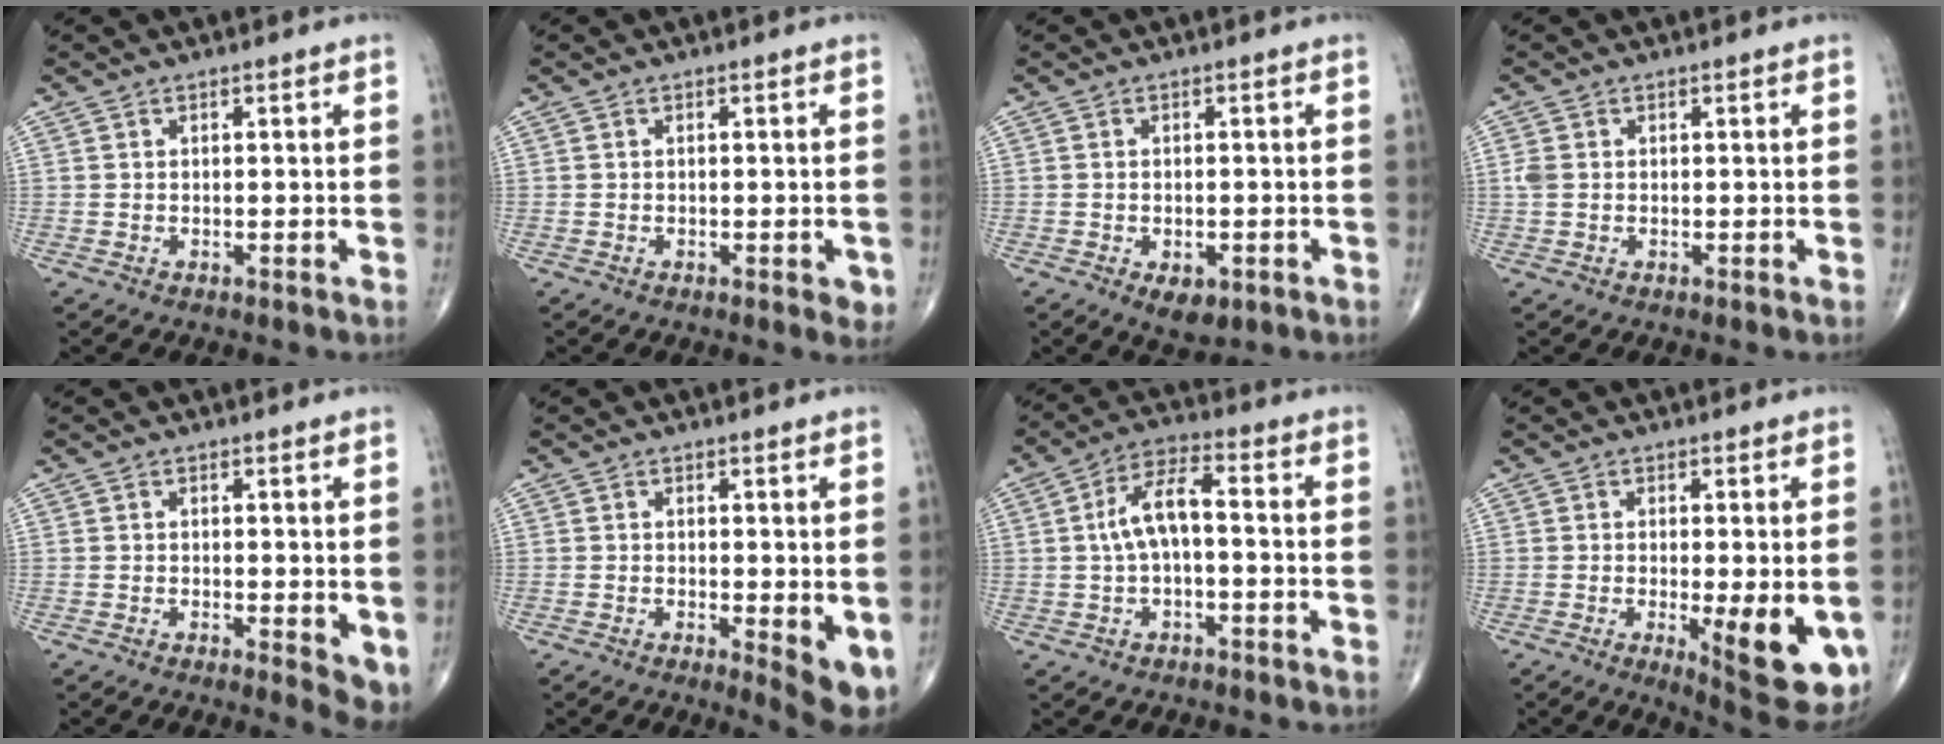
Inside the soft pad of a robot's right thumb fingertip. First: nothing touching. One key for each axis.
{"total": 2.5, "fx": -0.8, "fy": 1.0, "fz": 2.2, "tx": -0.016, "ty": -0.003, "tz": -0.007}
{"total": 4.6, "fx": -1.8, "fy": 2.6, "fz": 3.4, "tx": -0.044, "ty": 0.003, "tz": -0.017}
{"total": 1.7, "fx": 0.1, "fy": 1.3, "fz": 1.1, "tx": -0.036, "ty": 0.003, "tz": 0.001}
{"total": 4.5, "fx": -0.2, "fy": 1.5, "fz": 4.3, "tx": -0.049, "ty": -0.012, "tz": -0.002}
{"total": 5.8, "fx": -0.6, "fy": 1.7, "fz": 5.6, "tx": -0.074, "ty": -0.017, "tz": -0.007}
{"total": 6.1, "fx": -0.3, "fy": 2.0, "fz": 5.8, "tx": -0.119, "ty": 0.027, "tz": -0.009}
{"total": 11.9, "fx": -2.6, "fy": 3.4, "fz": 11.1, "tx": -0.141, "ty": -0.025, "tz": -0.026}